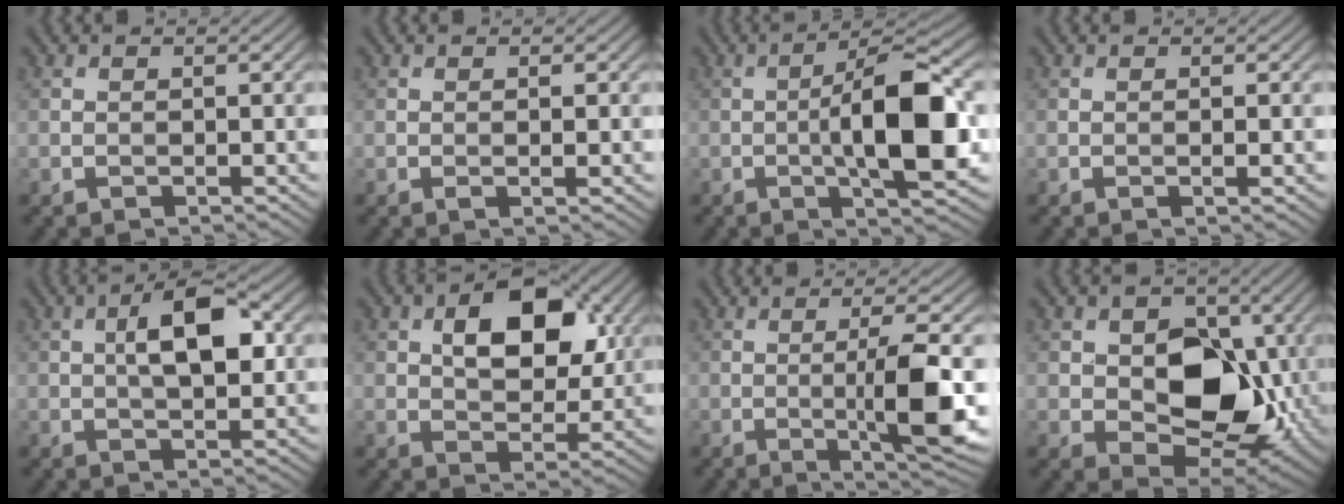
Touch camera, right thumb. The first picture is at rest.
{"total": 1.0, "force": [-0.1, 0.1, 1.0], "torque": [-0.019, -0.001, -0.003]}
{"total": 11.4, "force": [-1.6, 3.1, 10.8], "torque": [-0.164, 0.007, -0.032]}
{"total": 1.0, "force": [-0.2, 0.0, 1.0], "torque": [-0.020, 0.000, -0.005]}
{"total": 7.1, "force": [1.1, 2.9, 6.4], "torque": [-0.106, 0.010, 0.014]}
{"total": 9.8, "force": [2.8, 5.7, 7.5], "torque": [-0.116, 0.004, 0.043]}
{"total": 7.9, "force": [-1.0, 0.9, 7.8], "torque": [-0.134, 0.005, -0.013]}
{"total": 11.5, "force": [0.2, 8.1, 8.2], "torque": [-0.126, -0.006, 0.004]}